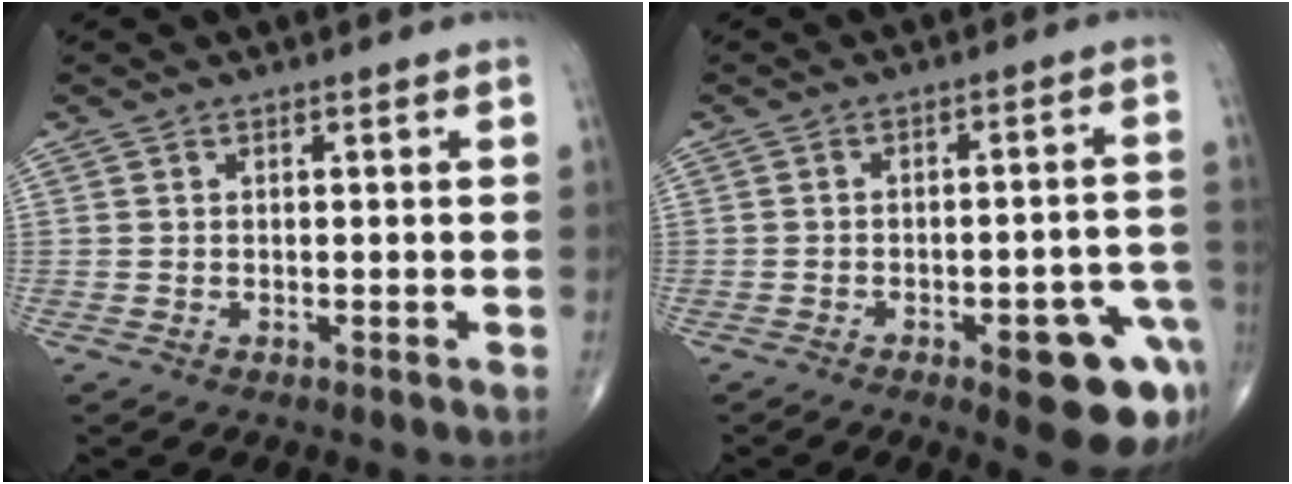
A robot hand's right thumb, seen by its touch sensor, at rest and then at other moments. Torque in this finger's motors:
{"motor_torque": [1.90, 1.71, 0.19, -0.29, 0.29]}